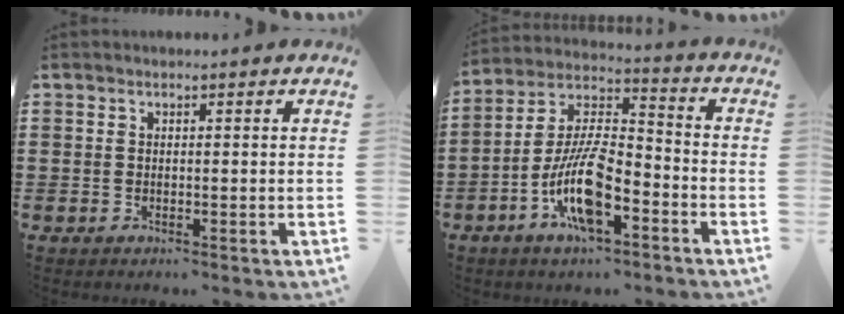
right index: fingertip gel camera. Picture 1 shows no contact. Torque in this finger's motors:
{"motor_torque": [2.14, 0.00, 1.05, 0.21]}